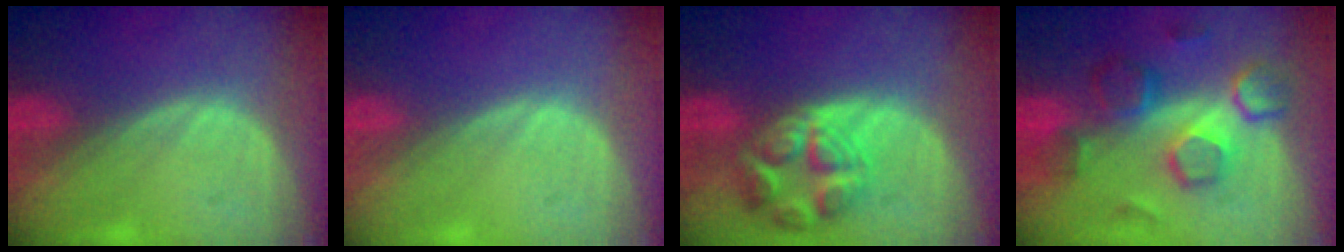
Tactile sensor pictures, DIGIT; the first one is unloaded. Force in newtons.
{"total": 0.0}
{"total": 7.9, "press": 7.0, "slide": 3.6}
{"total": 8.3, "press": 8.2, "slide": 1.4}